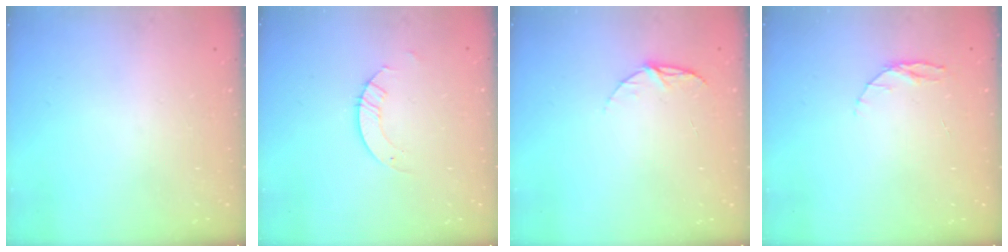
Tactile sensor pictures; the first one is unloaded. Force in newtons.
{"total": 3.2, "press": 3.2, "slide": 0.2}
{"total": 5.6, "press": 5.6, "slide": 0.5}
{"total": 4.9, "press": 4.8, "slide": 0.5}